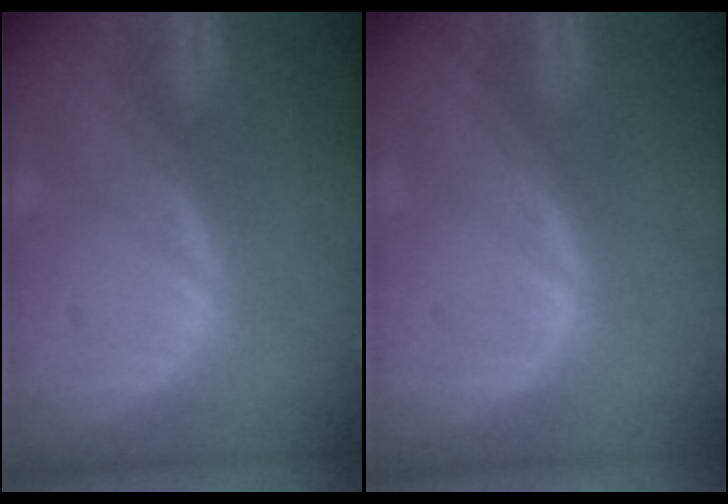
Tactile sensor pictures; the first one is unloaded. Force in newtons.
{"total": 0.0}